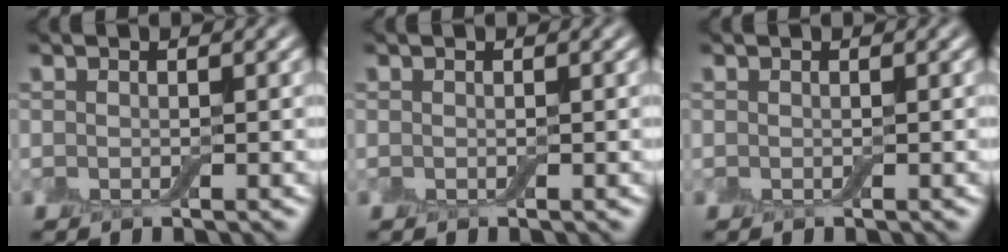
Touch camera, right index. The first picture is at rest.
{"total": 0.0}
{"total": 0.0}